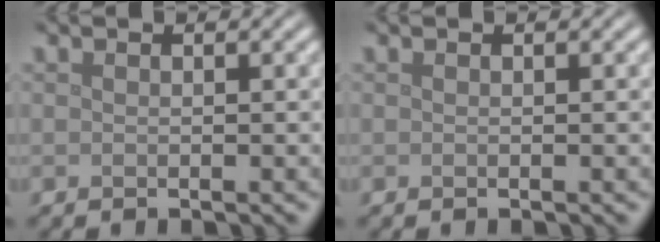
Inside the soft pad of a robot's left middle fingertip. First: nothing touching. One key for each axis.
{"total": 0.0}